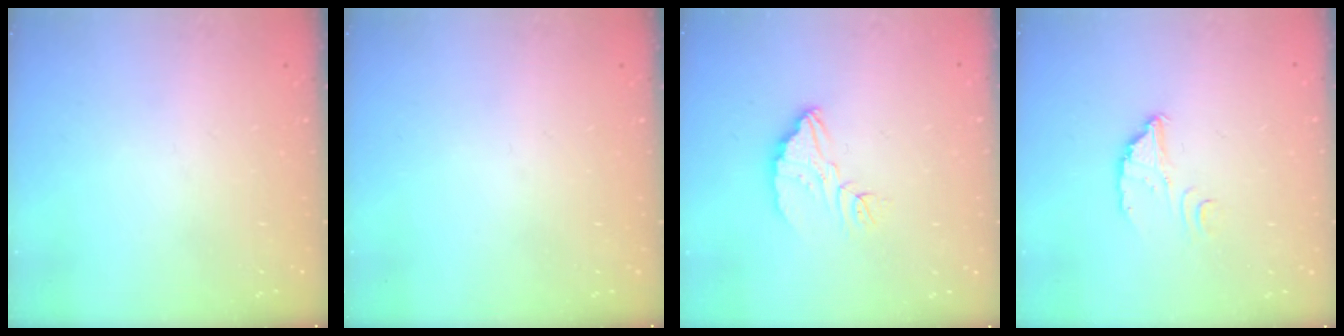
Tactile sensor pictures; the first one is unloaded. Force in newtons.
{"total": 0.0}
{"total": 7.1, "press": 7.1, "slide": 0.4}
{"total": 3.5, "press": 3.5, "slide": 0.3}